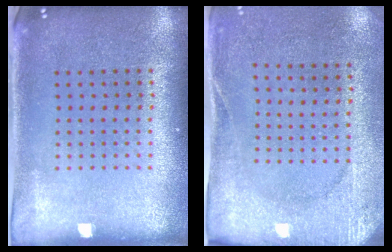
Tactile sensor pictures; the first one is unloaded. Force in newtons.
{"total": 2.7, "press": 2.3, "slide": 1.3}